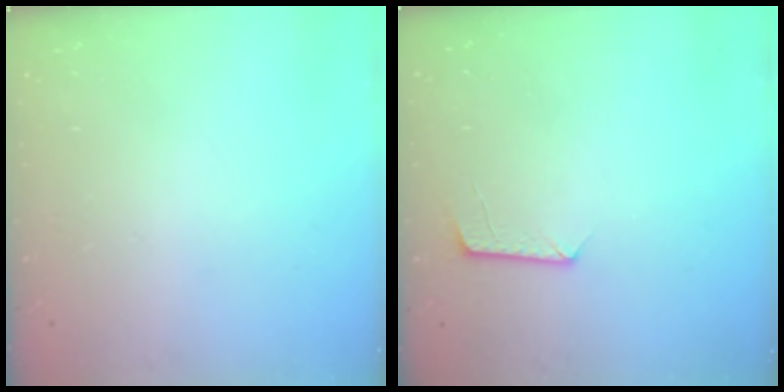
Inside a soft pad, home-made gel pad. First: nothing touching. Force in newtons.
{"total": 8.3, "press": 8.3, "slide": 0.6}